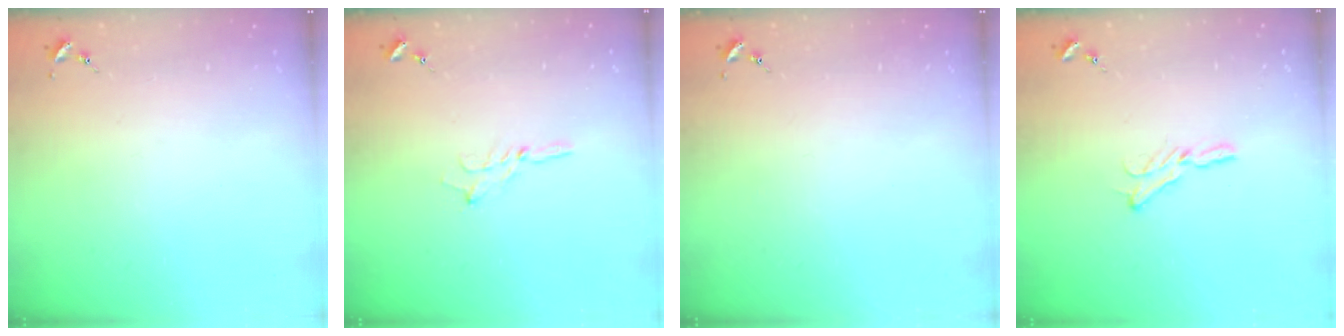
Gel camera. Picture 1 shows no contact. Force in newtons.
{"total": 3.5, "press": 3.5, "slide": 0.4}
{"total": 0.0}
{"total": 6.4, "press": 6.4, "slide": 0.1}